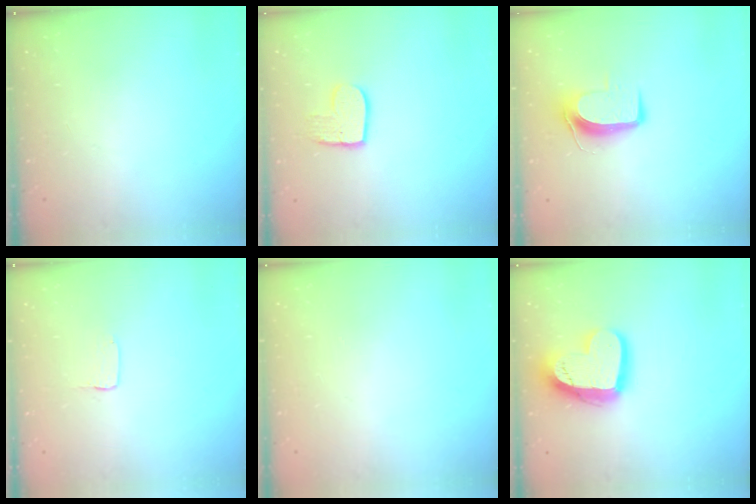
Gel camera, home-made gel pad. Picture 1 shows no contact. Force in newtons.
{"total": 9.1, "press": 9.0, "slide": 0.7}
{"total": 8.8, "press": 8.7, "slide": 1.0}
{"total": 1.0, "press": 1.0, "slide": 0.1}
{"total": 0.0}
{"total": 18.3, "press": 18.2, "slide": 1.6}